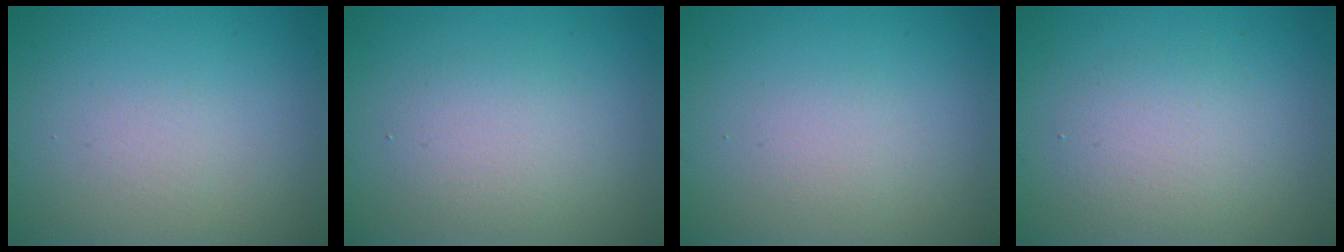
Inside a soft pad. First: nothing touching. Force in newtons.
{"total": 2.5, "press": 2.5, "slide": 0.1}
{"total": 1.2, "press": 1.2, "slide": 0.0}
{"total": 2.7, "press": 2.6, "slide": 0.3}